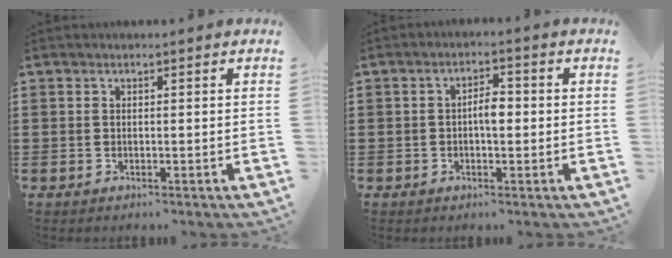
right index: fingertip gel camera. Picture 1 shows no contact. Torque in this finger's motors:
{"motor_torque": [0.94, -0.42, 0.11, 0.11]}